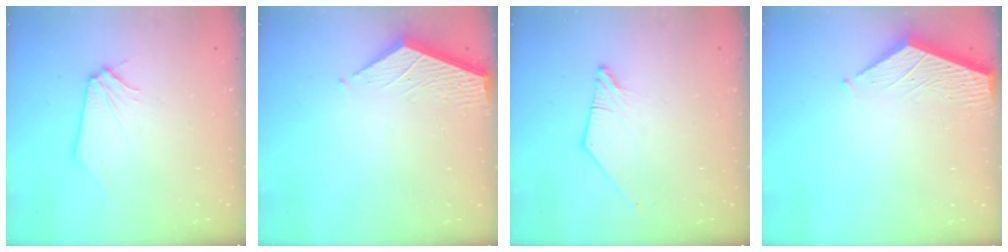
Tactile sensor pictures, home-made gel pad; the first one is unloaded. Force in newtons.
{"total": 3.4, "press": 3.4, "slide": 0.4}
{"total": 1.3, "press": 1.2, "slide": 0.3}
{"total": 3.3, "press": 3.3, "slide": 0.4}